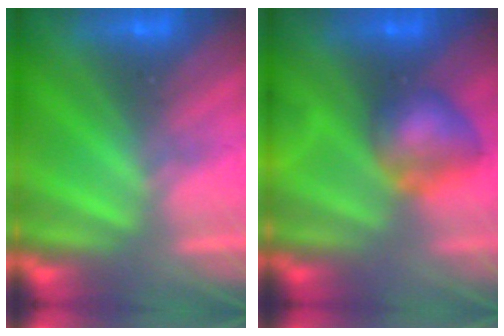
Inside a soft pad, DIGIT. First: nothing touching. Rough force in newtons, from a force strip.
{"total": 10.8}